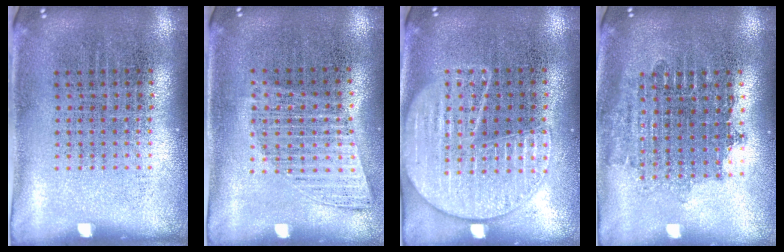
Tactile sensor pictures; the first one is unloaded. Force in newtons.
{"total": 1.0, "press": 1.0, "slide": 0.2}
{"total": 1.6, "press": 1.6, "slide": 0.1}
{"total": 1.6, "press": 1.3, "slide": 0.9}